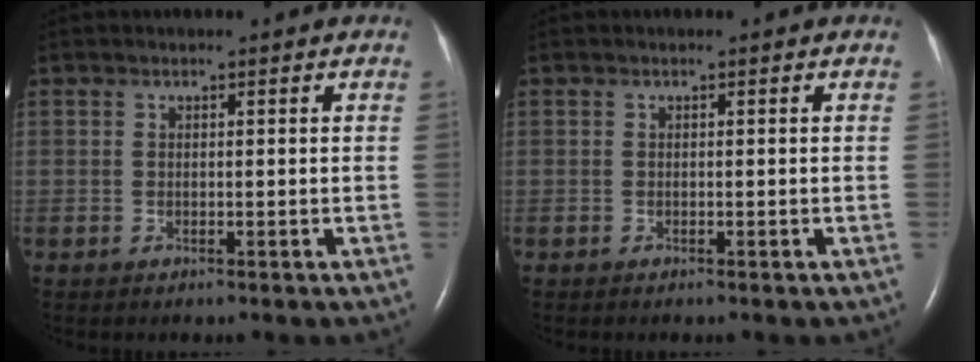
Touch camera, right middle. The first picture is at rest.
{"total": 0.0}